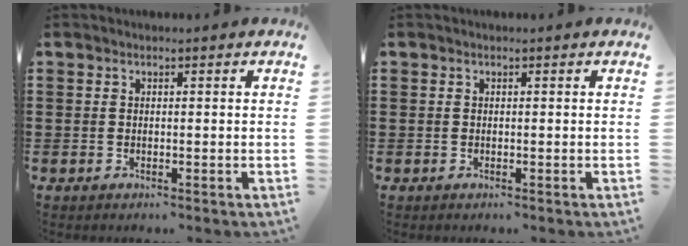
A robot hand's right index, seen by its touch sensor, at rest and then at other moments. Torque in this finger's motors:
{"motor_torque": [-0.79, 1.35, 0.00, 0.00]}